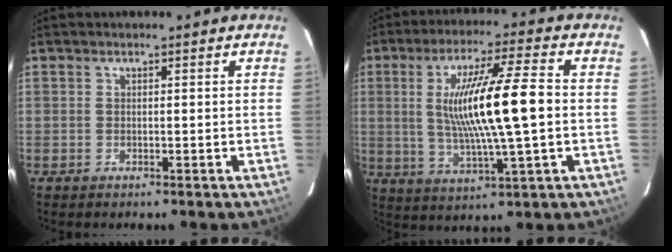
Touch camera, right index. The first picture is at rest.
{"total": 14.5, "force": [0.4, 0.4, 14.5], "torque": [-0.272, 0.000, 0.008]}